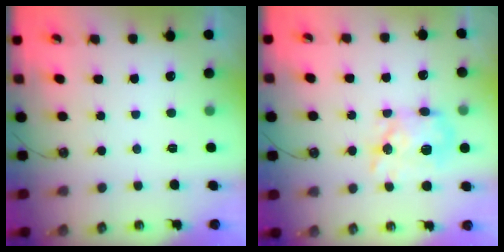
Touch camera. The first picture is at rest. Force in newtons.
{"total": 12.2, "press": 12.1, "slide": 1.0}